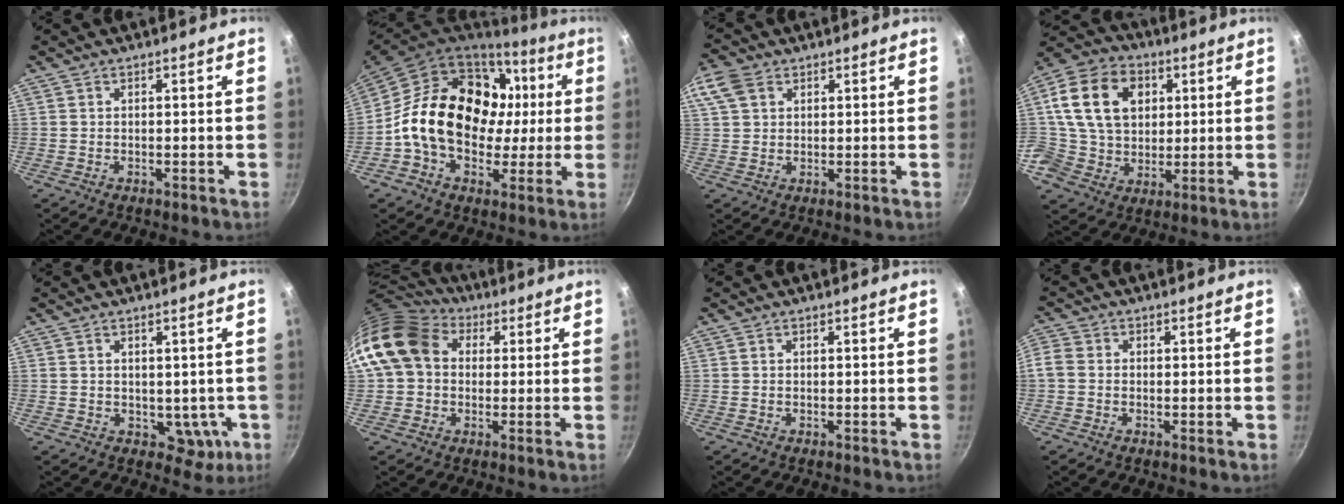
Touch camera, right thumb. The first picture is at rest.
{"total": 23.1, "force": [2.0, 17.1, 15.4], "torque": [-0.238, 0.032, 0.034]}
{"total": 6.3, "force": [2.8, 4.4, 3.5], "torque": [-0.067, 0.005, 0.049]}
{"total": 16.4, "force": [4.3, 13.1, 9.0], "torque": [-0.145, 0.002, 0.068]}
{"total": 4.8, "force": [-0.3, 3.8, 3.0], "torque": [-0.015, 0.009, 0.006]}
{"total": 14.7, "force": [3.1, 11.7, 8.4], "torque": [-0.143, 0.026, 0.041]}
{"total": 0.0}
{"total": 3.2, "force": [-0.6, 2.7, 1.6], "torque": [-0.031, 0.008, -0.022]}